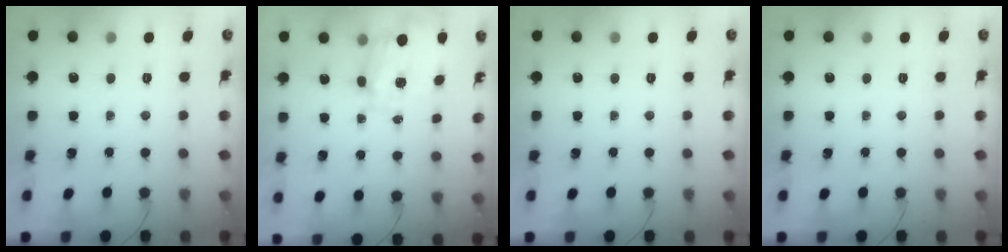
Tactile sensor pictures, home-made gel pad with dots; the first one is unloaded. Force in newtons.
{"total": 2.9, "press": 2.7, "slide": 1.0}
{"total": 0.0}
{"total": 0.0}